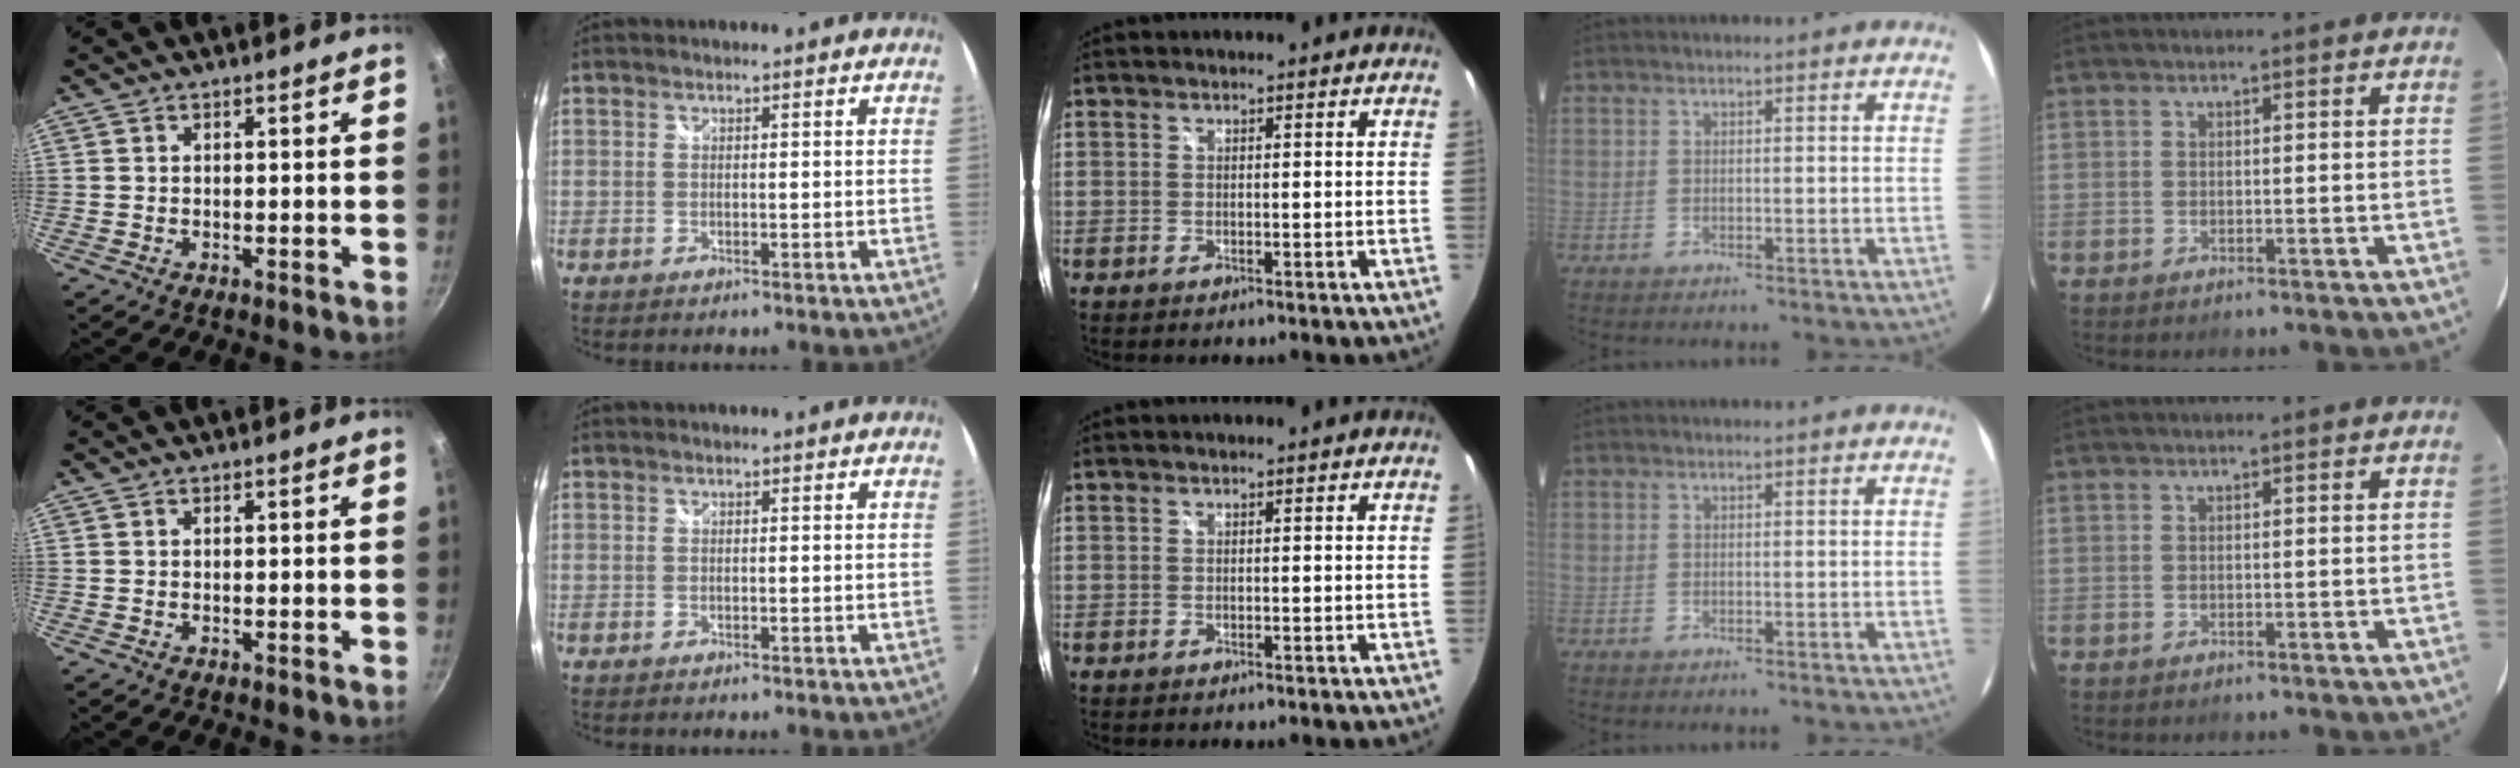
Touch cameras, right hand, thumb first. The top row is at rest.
{}